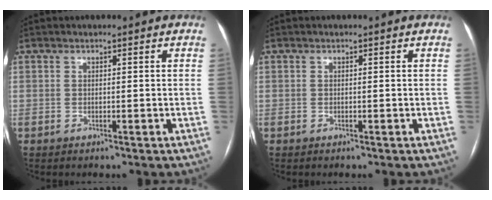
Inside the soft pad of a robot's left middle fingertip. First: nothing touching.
{"total": 0.0}